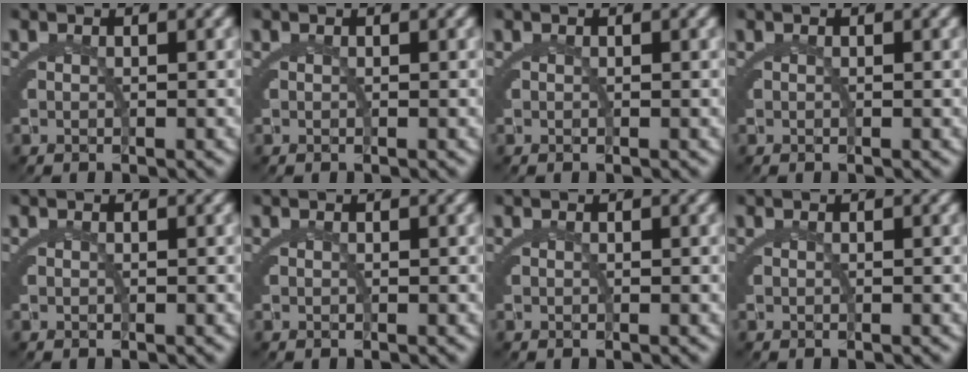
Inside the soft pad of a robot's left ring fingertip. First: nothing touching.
{"total": 0.0}
{"total": 0.0}
{"total": 0.0}
{"total": 0.0}
{"total": 0.0}
{"total": 0.0}
{"total": 0.0}